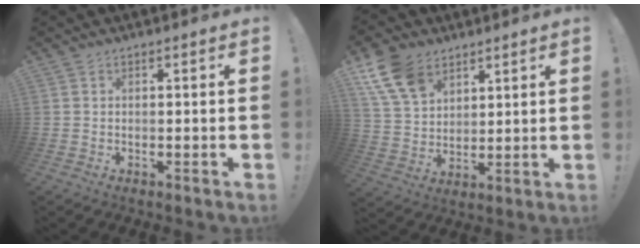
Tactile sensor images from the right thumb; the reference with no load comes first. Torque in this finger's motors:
{"motor_torque": [-0.26, 0.92, 0.12, 0.87, 0.06]}